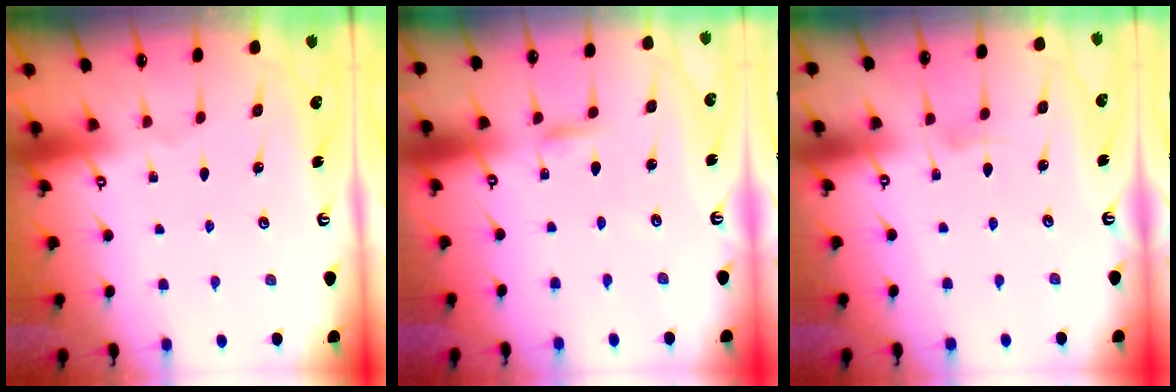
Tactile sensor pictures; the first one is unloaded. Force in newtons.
{"total": 2.4, "press": 2.4, "slide": 0.1}
{"total": 3.4, "press": 3.4, "slide": 0.3}